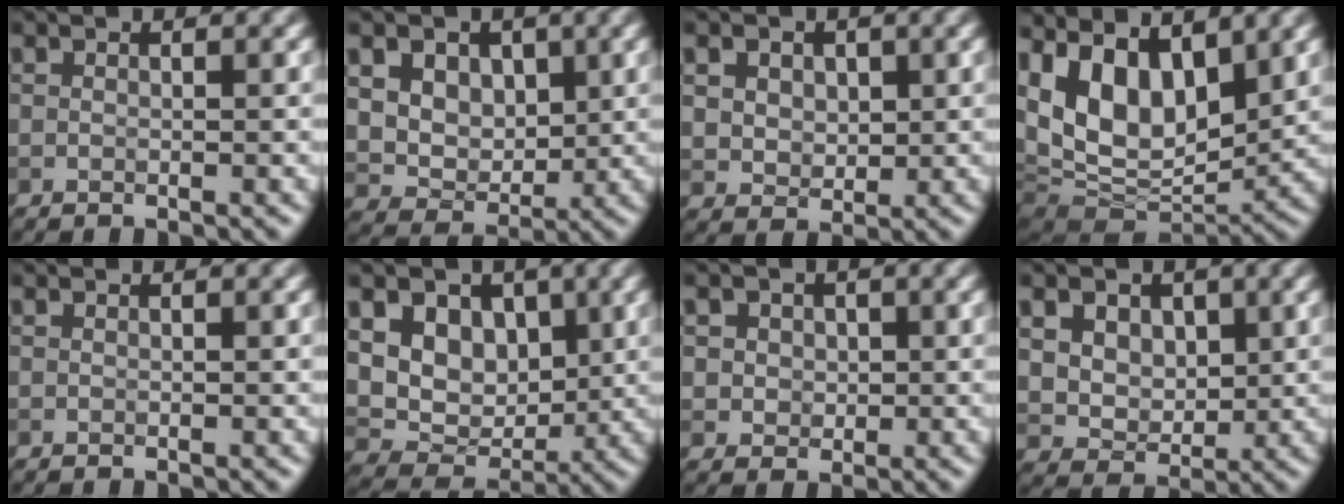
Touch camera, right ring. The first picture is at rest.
{"total": 8.4, "force": [3.1, 6.6, 4.2], "torque": [-0.076, 0.013, 0.050]}
{"total": 4.3, "force": [1.6, 3.3, 2.1], "torque": [-0.052, 0.009, 0.026]}
{"total": 13.4, "force": [3.8, 7.9, 10.1], "torque": [-0.169, 0.006, 0.066]}
{"total": 0.0}
{"total": 10.4, "force": [3.1, 8.0, 5.8], "torque": [-0.095, 0.022, 0.041]}
{"total": 3.3, "force": [1.2, 2.7, 1.5], "torque": [-0.023, 0.008, 0.013]}
{"total": 6.6, "force": [2.7, 5.2, 3.2], "torque": [-0.069, 0.009, 0.046]}